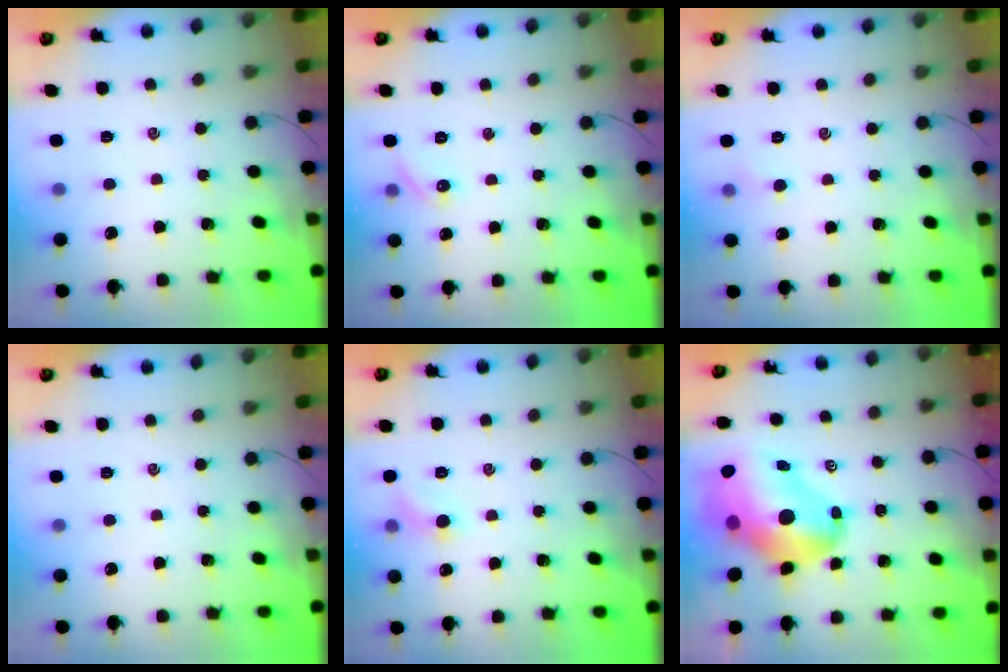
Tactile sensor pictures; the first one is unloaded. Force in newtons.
{"total": 5.2, "press": 5.0, "slide": 1.3}
{"total": 2.6, "press": 2.5, "slide": 0.8}
{"total": 0.0}
{"total": 5.6, "press": 5.3, "slide": 2.0}
{"total": 18.9, "press": 18.1, "slide": 5.5}